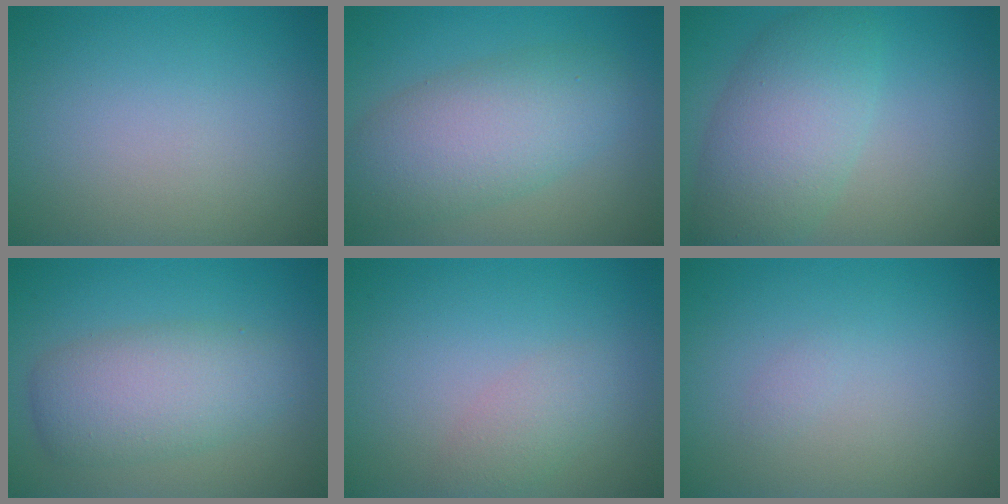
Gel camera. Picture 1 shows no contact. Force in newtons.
{"total": 6.5, "press": 6.5, "slide": 0.3}
{"total": 6.2, "press": 6.2, "slide": 0.1}
{"total": 5.2, "press": 5.2, "slide": 0.2}
{"total": 1.8, "press": 1.8, "slide": 0.1}
{"total": 0.5, "press": 0.5, "slide": 0.0}